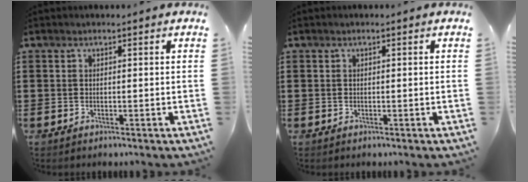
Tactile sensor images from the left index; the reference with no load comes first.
{"total": 0.0}